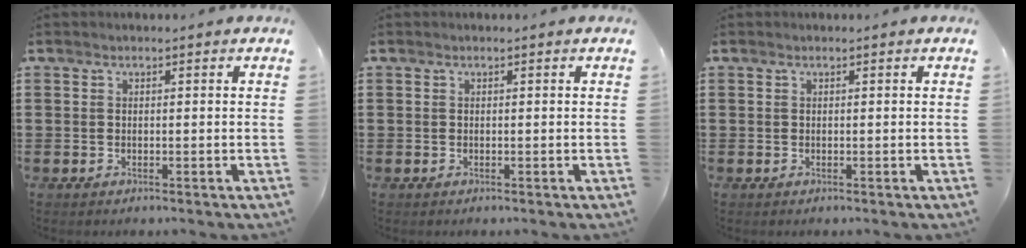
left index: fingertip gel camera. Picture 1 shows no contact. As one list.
[{"total": 0.0}, {"total": 0.0}]